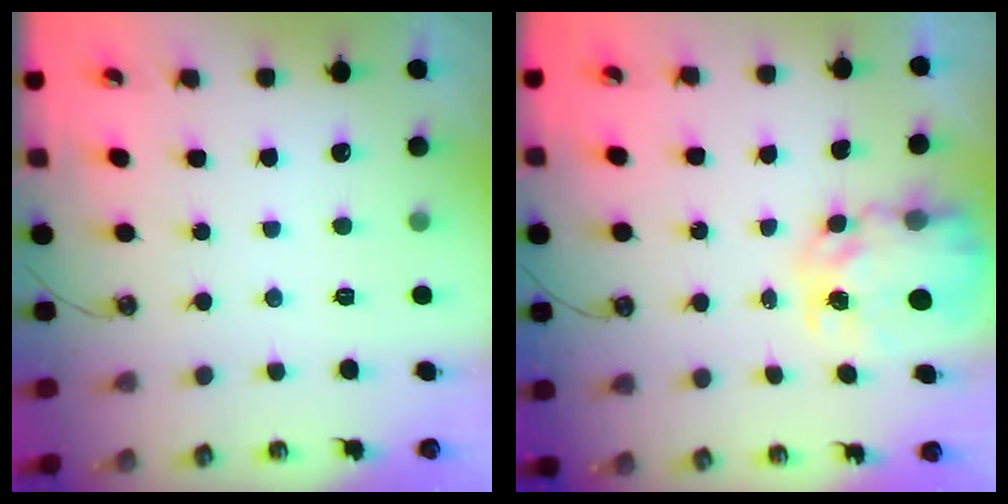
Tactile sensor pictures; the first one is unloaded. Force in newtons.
{"total": 7.6, "press": 7.6, "slide": 0.6}